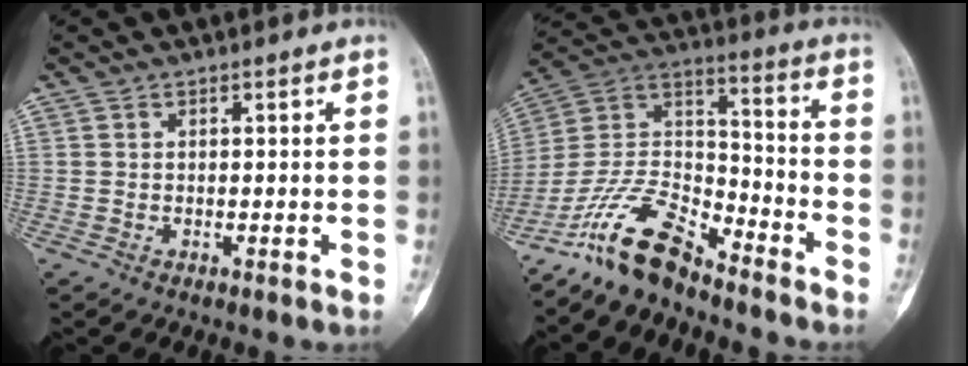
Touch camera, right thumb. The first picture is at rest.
{"total": 14.2, "force": [-11.6, 4.9, 6.7], "torque": [-0.115, 0.092, -0.228]}